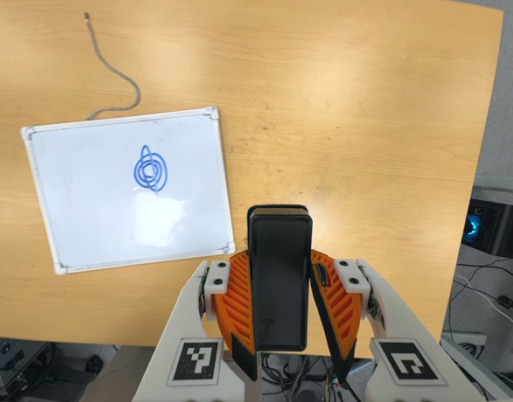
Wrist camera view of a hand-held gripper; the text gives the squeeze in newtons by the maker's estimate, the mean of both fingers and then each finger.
{"total": 5.6, "left": 4.4, "right": 6.7}